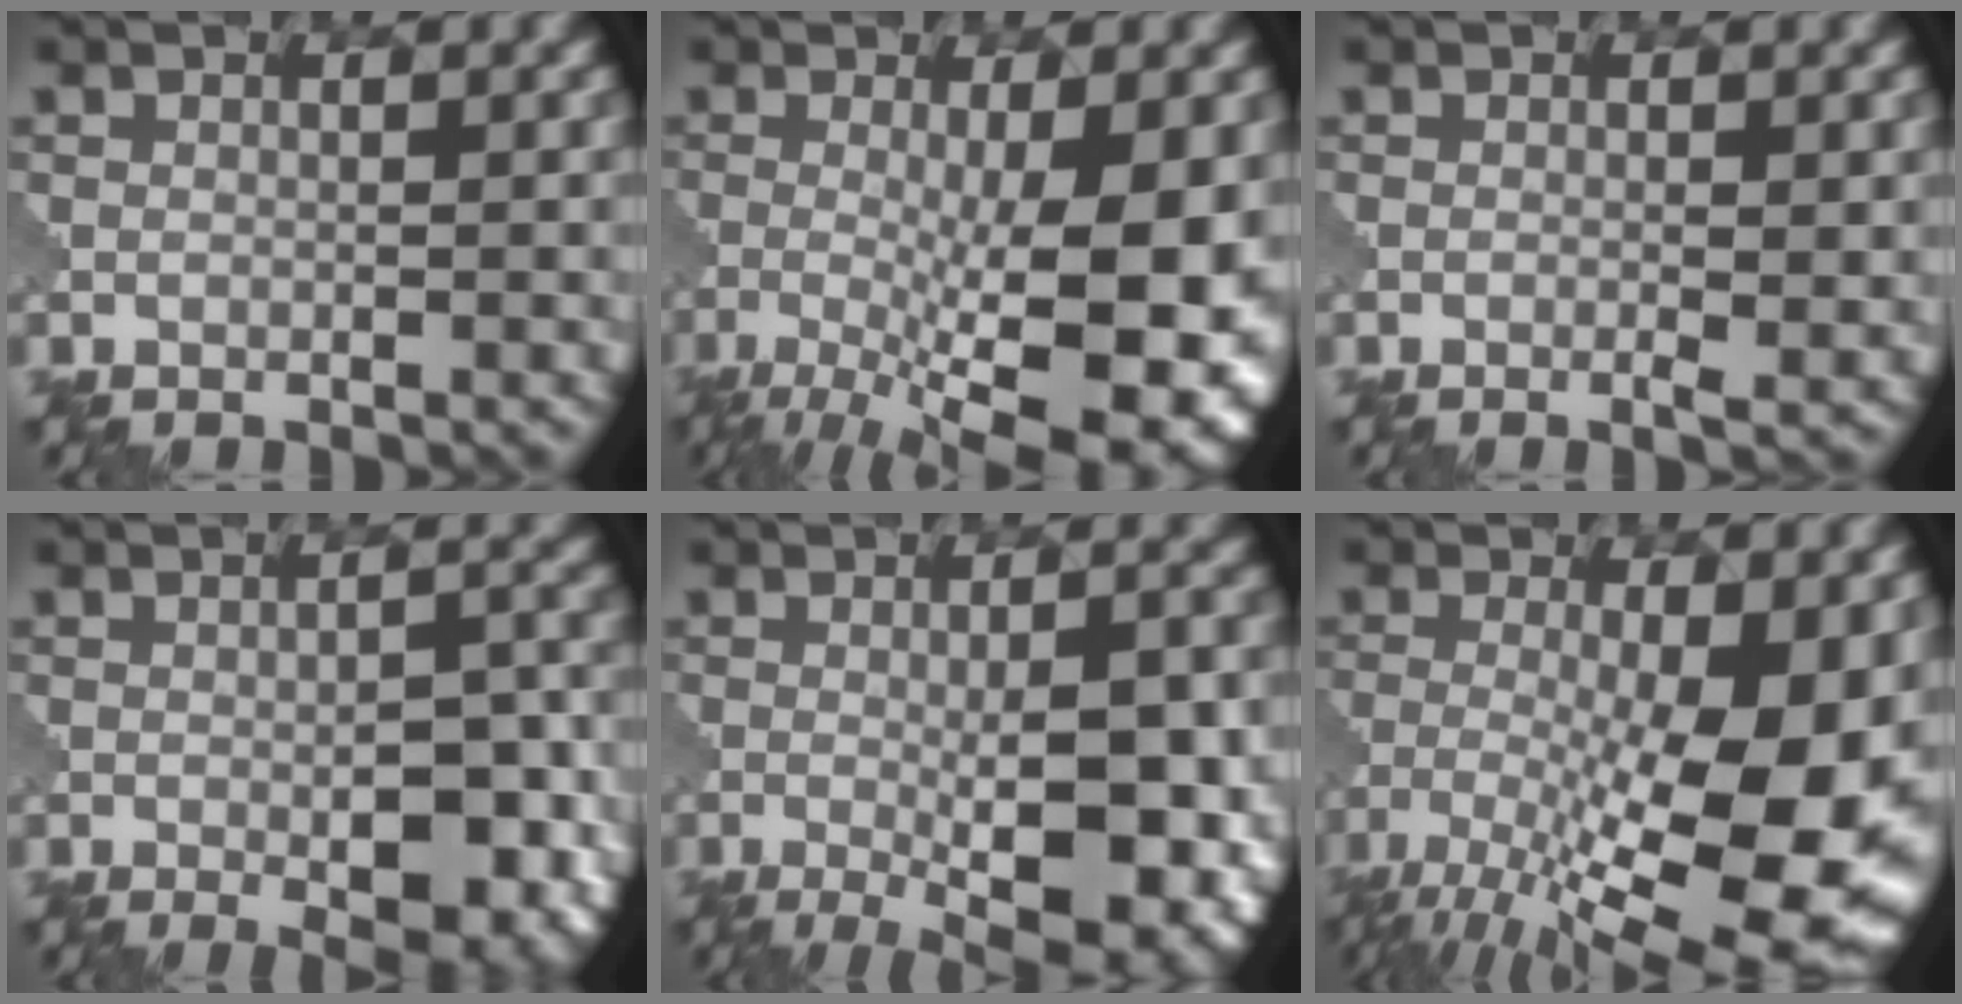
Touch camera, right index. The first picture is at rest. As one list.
[{"total": 13.1, "force": [-3.1, 4.2, 12.0], "torque": [-0.172, -0.018, -0.037]}, {"total": 1.6, "force": [-0.2, 0.2, 1.6], "torque": [-0.027, -0.003, -0.006]}, {"total": 7.0, "force": [-2.2, 2.6, 6.1], "torque": [-0.083, -0.003, -0.028]}, {"total": 11.7, "force": [-2.7, 3.8, 10.7], "torque": [-0.129, -0.007, -0.033]}, {"total": 16.6, "force": [-5.6, 6.0, 14.4], "torque": [-0.235, -0.021, -0.079]}]